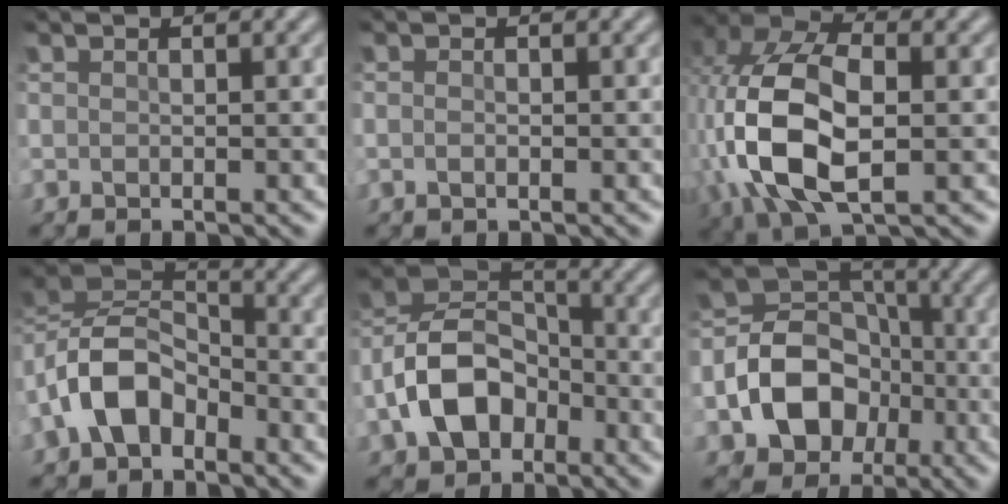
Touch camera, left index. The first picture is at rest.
{"total": 0.5, "force": [-0.2, 0.3, 0.4], "torque": [-0.011, 0.002, -0.007]}
{"total": 11.0, "force": [-1.3, 6.0, 9.2], "torque": [-0.212, 0.004, -0.027]}
{"total": 7.2, "force": [-3.5, 4.3, 4.7], "torque": [-0.096, 0.015, -0.082]}
{"total": 8.2, "force": [-3.4, 5.5, 5.0], "torque": [-0.099, 0.009, -0.076]}
{"total": 9.1, "force": [-2.8, 7.1, 5.0], "torque": [-0.094, 0.000, -0.064]}